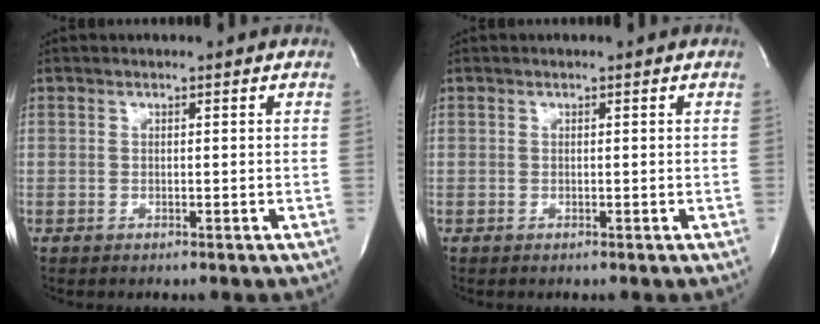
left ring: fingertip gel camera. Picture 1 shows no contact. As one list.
[{"total": 0.0}]